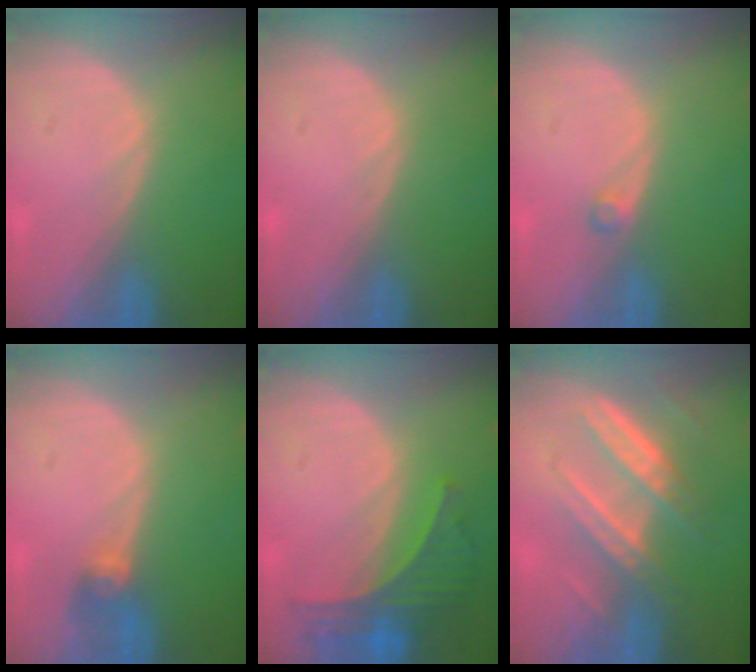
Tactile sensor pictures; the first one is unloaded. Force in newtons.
{"total": 0.0}
{"total": 1.0, "press": 1.0, "slide": 0.2}
{"total": 2.7, "press": 2.7, "slide": 0.1}
{"total": 6.8, "press": 6.3, "slide": 2.5}
{"total": 7.6, "press": 6.9, "slide": 3.3}